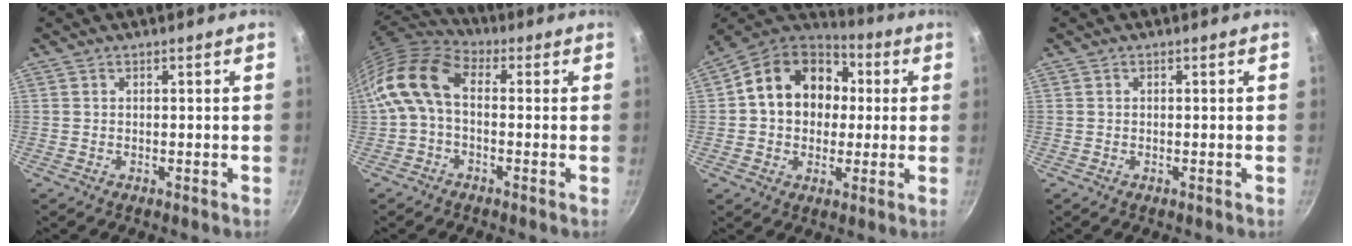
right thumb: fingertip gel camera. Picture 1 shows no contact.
{"total": 12.0, "force": [0.1, 7.5, 9.4], "torque": [-0.180, 0.032, -0.018]}
{"total": 17.5, "force": [2.6, 14.0, 10.3], "torque": [-0.143, 0.031, 0.028]}
{"total": 0.0}